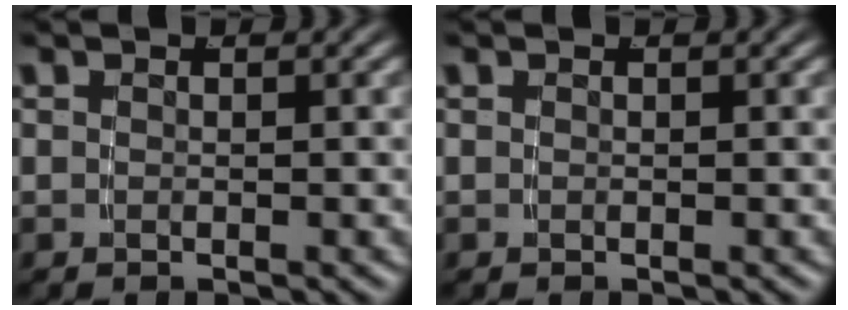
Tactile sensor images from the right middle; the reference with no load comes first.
{"total": 0.0}